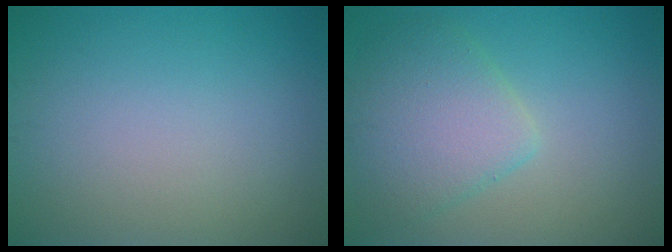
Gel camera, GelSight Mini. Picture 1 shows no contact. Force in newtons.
{"total": 4.9, "press": 4.8, "slide": 0.3}